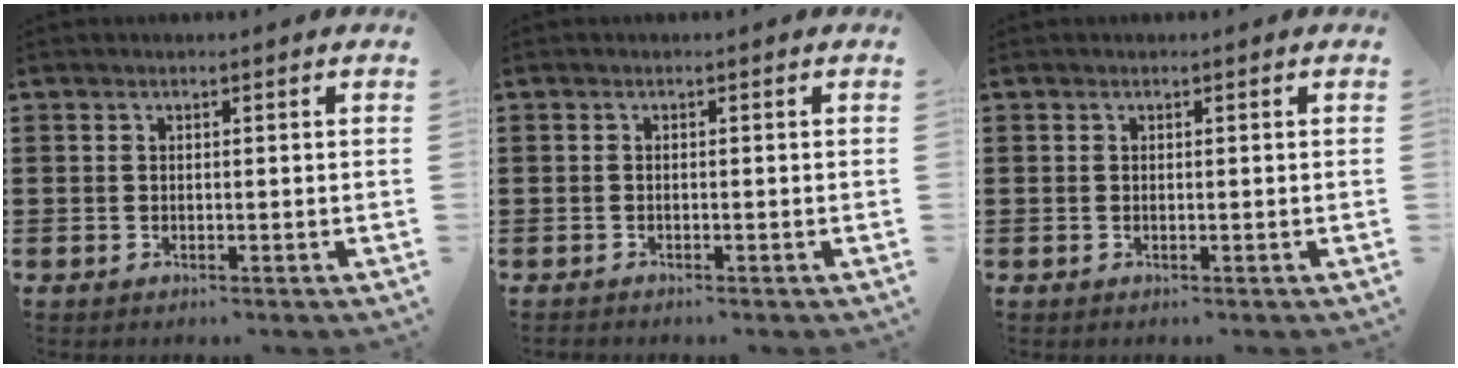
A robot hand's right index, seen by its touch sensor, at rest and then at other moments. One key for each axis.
{"total": 0.5, "fx": -0.5, "fy": 0.1, "fz": 0.0, "tx": -0.001, "ty": 0.000, "tz": -0.011}
{"total": 0.0}